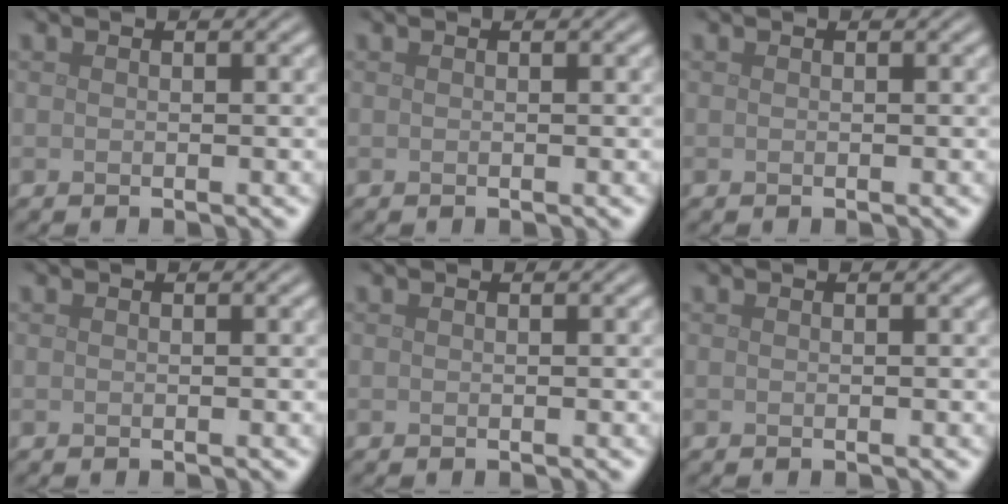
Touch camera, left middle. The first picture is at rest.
{"total": 0.0}
{"total": 0.0}
{"total": 0.0}
{"total": 0.0}
{"total": 0.0}